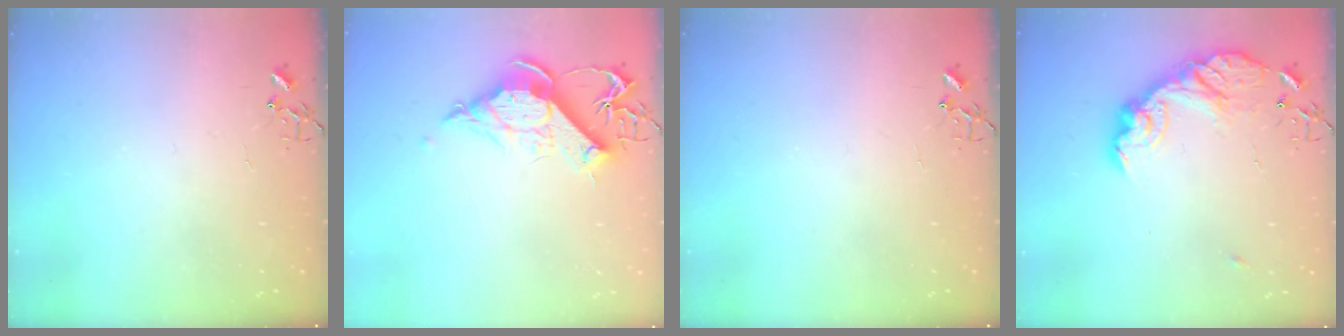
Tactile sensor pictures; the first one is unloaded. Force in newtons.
{"total": 13.2, "press": 13.1, "slide": 1.6}
{"total": 0.0}
{"total": 15.7, "press": 15.7, "slide": 1.0}